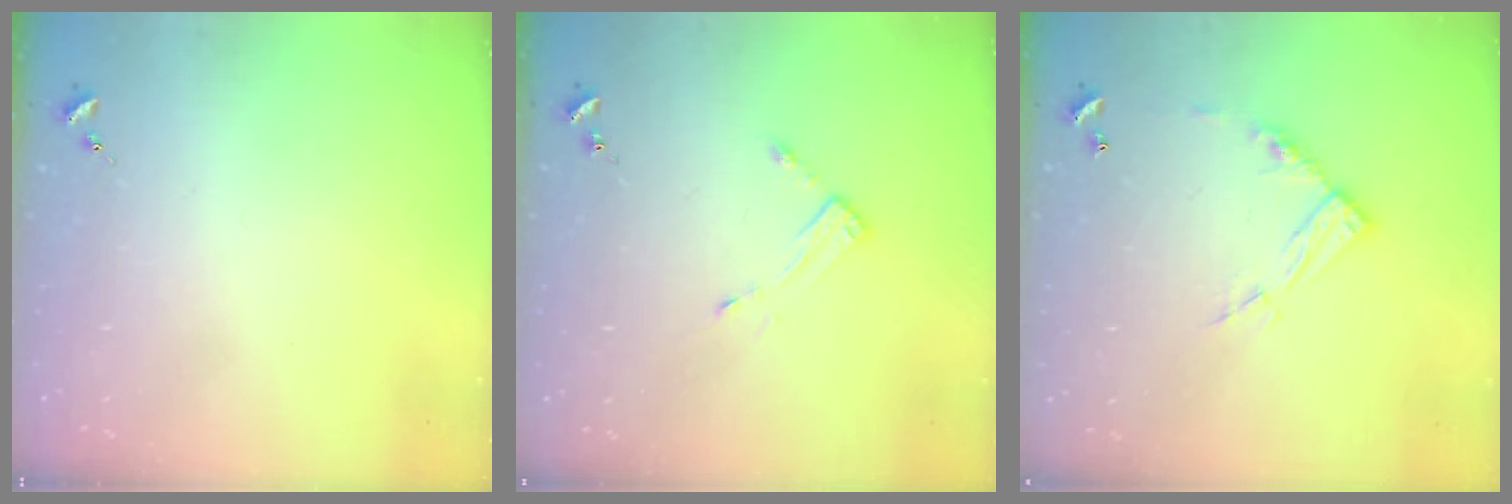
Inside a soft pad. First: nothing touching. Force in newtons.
{"total": 3.2, "press": 3.2, "slide": 0.3}
{"total": 12.2, "press": 12.1, "slide": 0.9}